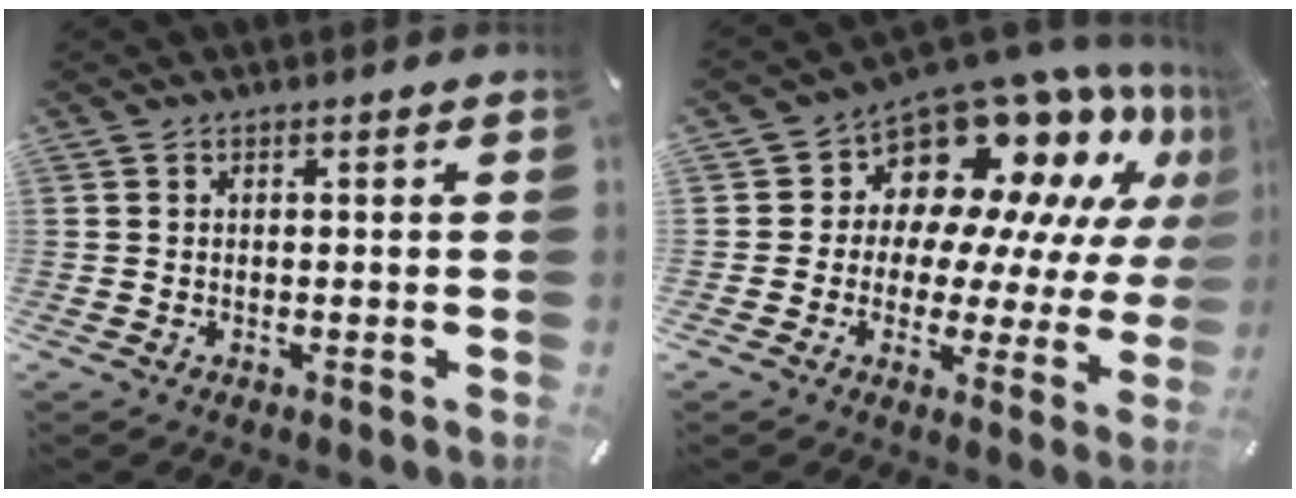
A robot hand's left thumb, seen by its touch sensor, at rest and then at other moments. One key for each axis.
{"total": 14.7, "fx": 11.6, "fy": 7.8, "fz": 4.7, "tx": -0.066, "ty": -0.124, "tz": 0.193}